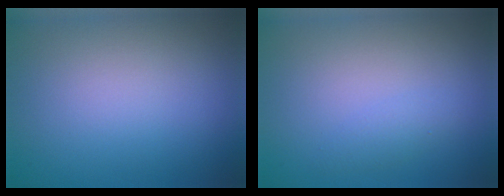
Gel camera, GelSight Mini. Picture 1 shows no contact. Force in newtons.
{"total": 1.0, "press": 1.0, "slide": 0.0}